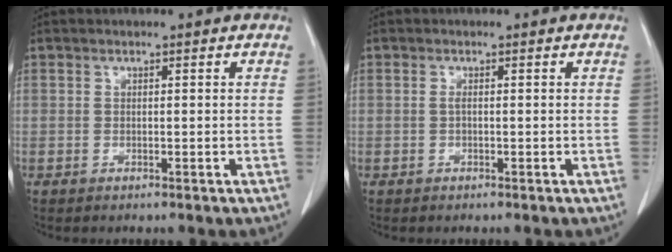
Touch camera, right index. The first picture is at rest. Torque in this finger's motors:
{"motor_torque": [0.08, -0.01, 0.00, 0.00]}